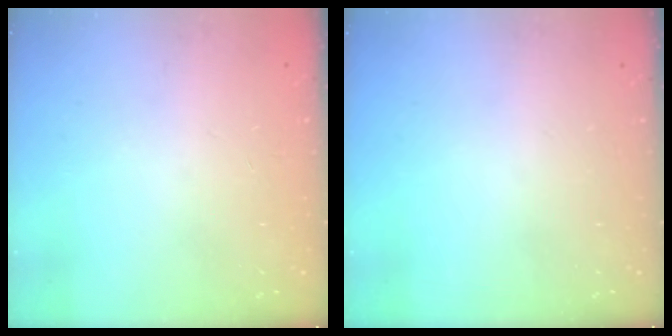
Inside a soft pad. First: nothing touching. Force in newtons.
{"total": 0.0}